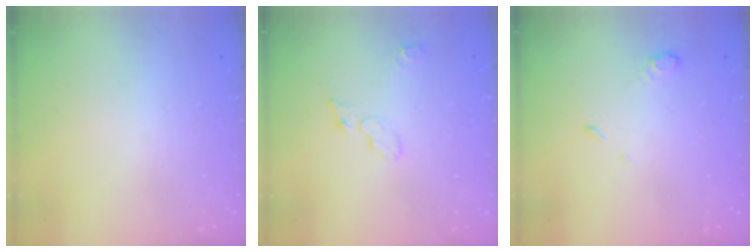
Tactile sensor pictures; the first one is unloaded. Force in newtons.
{"total": 5.4, "press": 5.4, "slide": 0.2}
{"total": 4.0, "press": 4.0, "slide": 0.6}